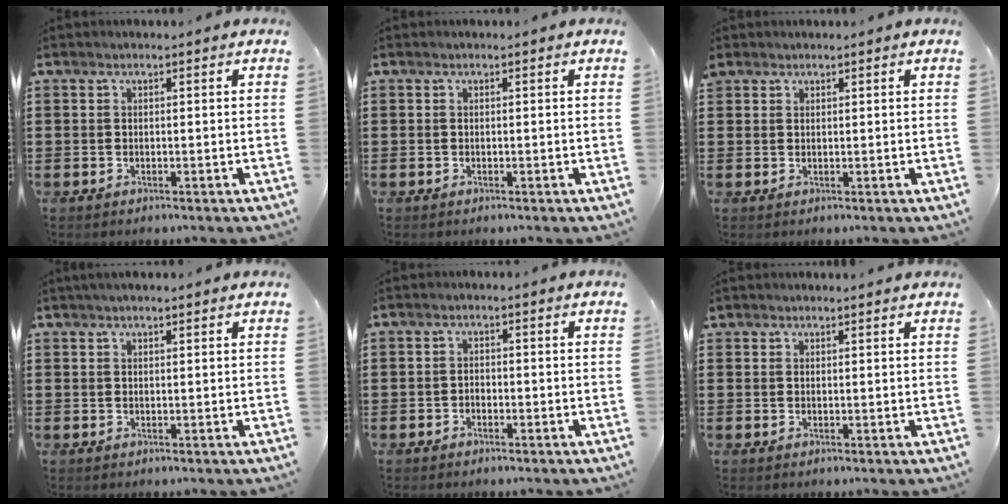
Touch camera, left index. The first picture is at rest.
{"total": 0.0}
{"total": 1.3, "force": [1.1, 0.7, 0.1], "torque": [-0.005, 0.004, 0.023]}
{"total": 1.2, "force": [1.0, 0.2, 0.7], "torque": [-0.014, 0.003, 0.018]}
{"total": 1.1, "force": [-0.9, 0.6, 0.3], "torque": [-0.009, 0.000, -0.020]}
{"total": 1.1, "force": [1.0, 0.4, 0.1], "torque": [-0.004, 0.003, 0.020]}